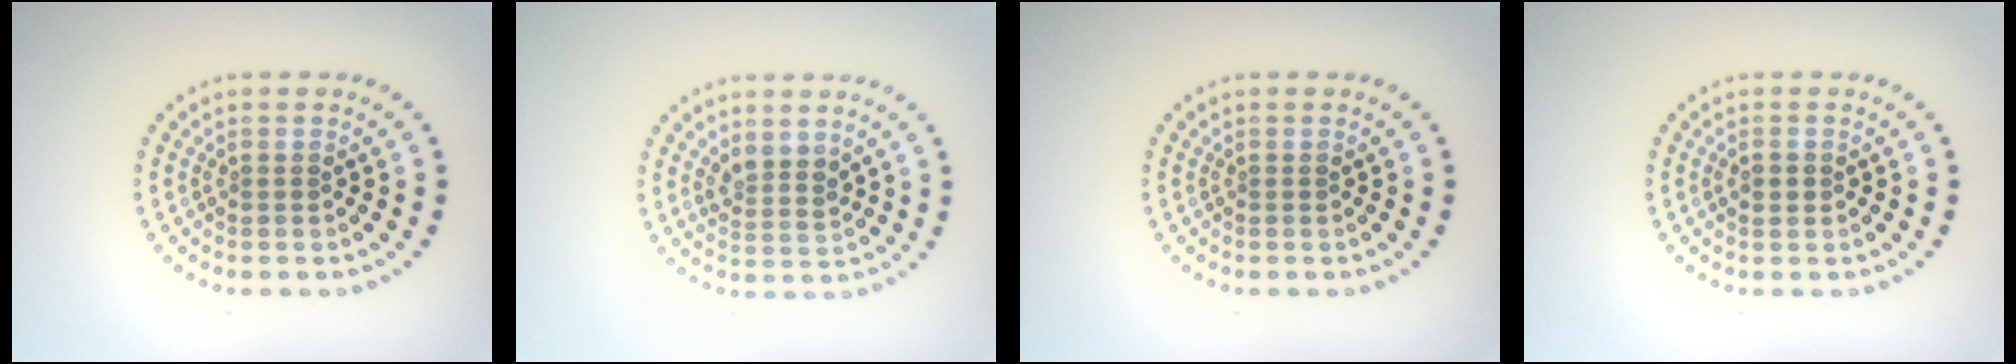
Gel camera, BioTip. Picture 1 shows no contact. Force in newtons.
{"total": 2.1, "press": 1.7, "slide": 1.2}
{"total": 0.0}
{"total": 1.5, "press": 1.5, "slide": 0.1}